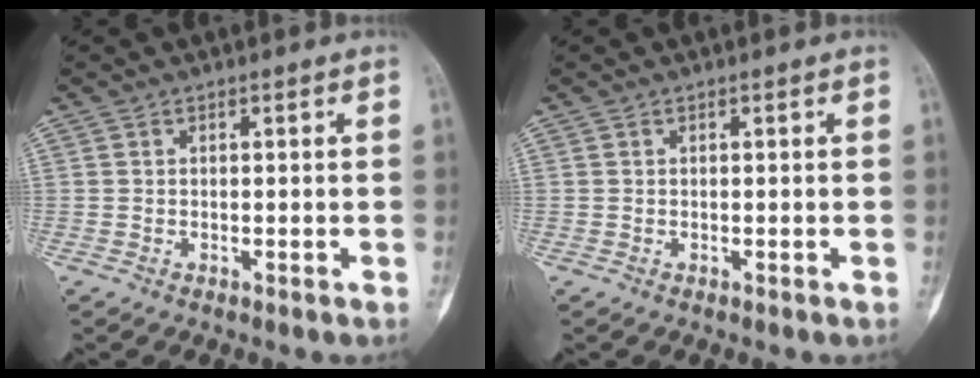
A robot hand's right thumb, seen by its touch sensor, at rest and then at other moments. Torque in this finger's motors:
{"motor_torque": [0.17, 0.17, 0.07, 0.10, 0.01]}